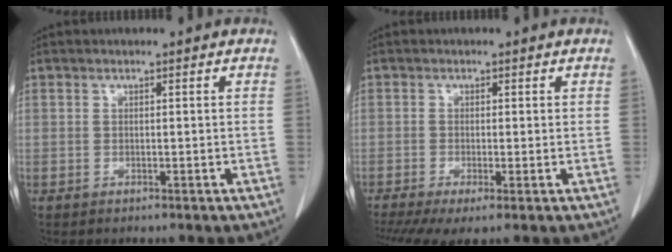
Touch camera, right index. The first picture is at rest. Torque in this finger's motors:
{"motor_torque": [0.31, -0.26, 0.15, 0.04]}